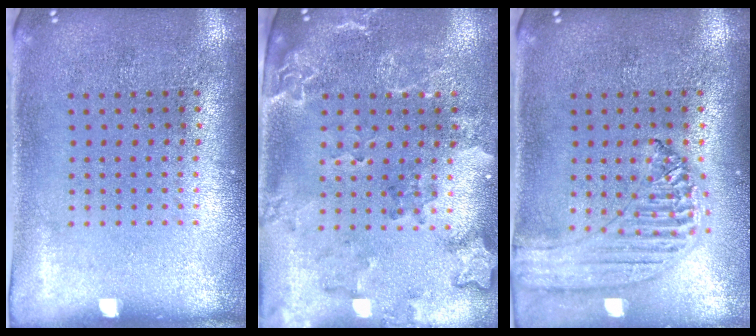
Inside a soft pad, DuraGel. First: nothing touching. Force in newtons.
{"total": 2.1, "press": 2.0, "slide": 0.8}
{"total": 1.2, "press": 1.2, "slide": 0.2}